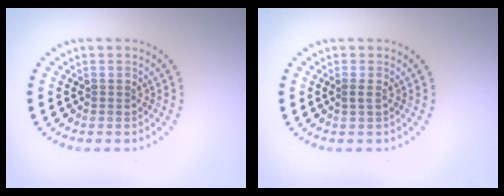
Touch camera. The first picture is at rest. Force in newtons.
{"total": 0.7, "press": 0.6, "slide": 0.2}